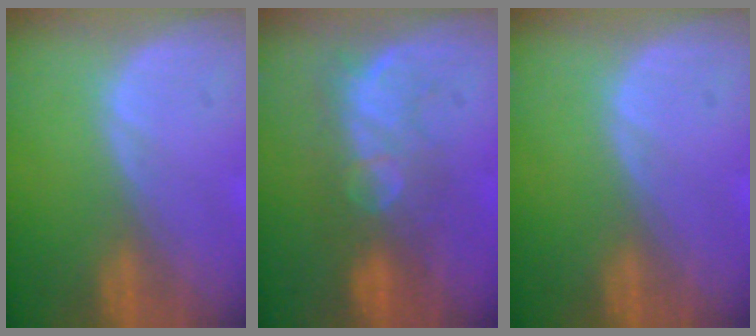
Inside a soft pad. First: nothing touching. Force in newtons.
{"total": 7.6, "press": 7.3, "slide": 2.1}
{"total": 0.0}